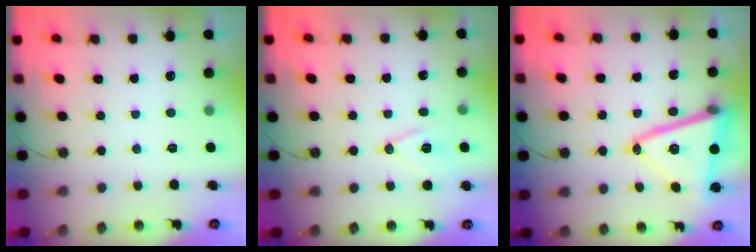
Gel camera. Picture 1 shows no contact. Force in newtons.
{"total": 10.3, "press": 9.7, "slide": 3.4}
{"total": 17.3, "press": 17.1, "slide": 2.9}